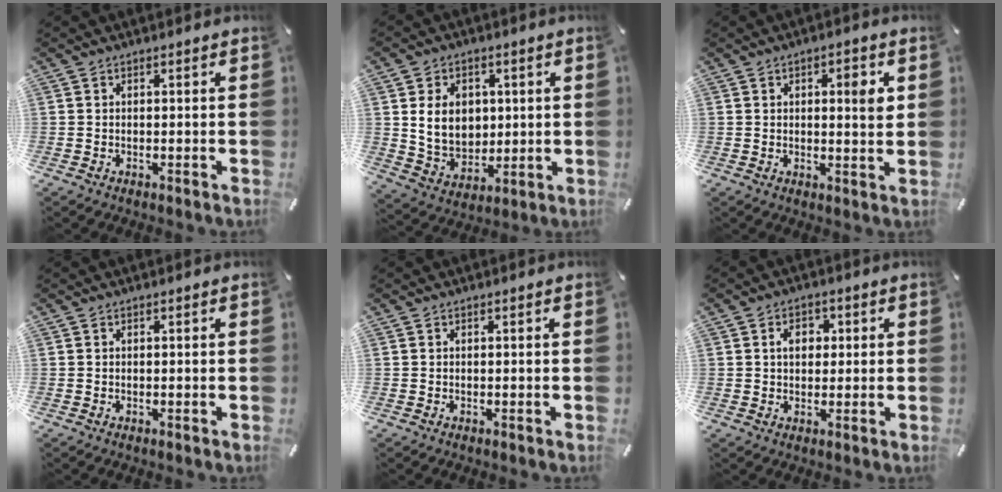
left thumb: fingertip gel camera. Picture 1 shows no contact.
{"total": 9.9, "force": [2.2, 8.2, 5.1], "torque": [-0.099, -0.001, 0.041]}
{"total": 4.4, "force": [1.3, 1.3, 4.0], "torque": [-0.049, -0.009, 0.011]}
{"total": 0.0}
{"total": 0.0}
{"total": 4.7, "force": [0.9, 3.5, 3.0], "torque": [-0.041, 0.001, 0.007]}